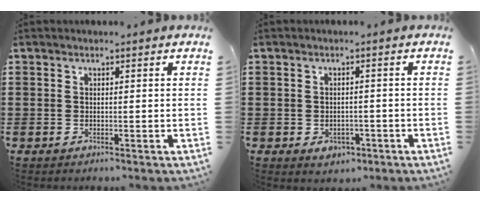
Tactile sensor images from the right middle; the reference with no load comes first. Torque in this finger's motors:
{"motor_torque": [1.53, 0.14, 0.08, 0.06]}